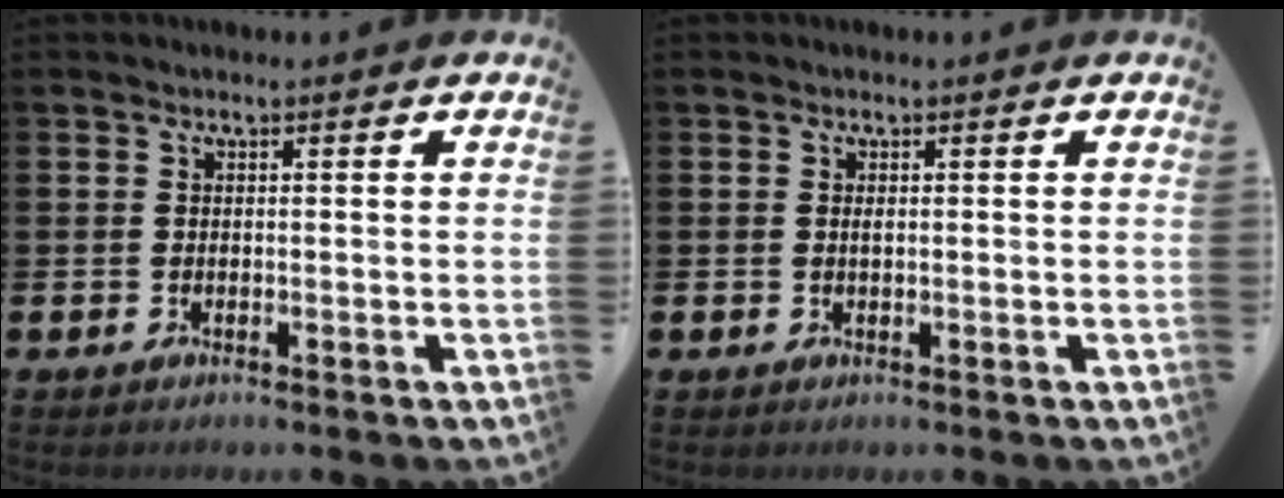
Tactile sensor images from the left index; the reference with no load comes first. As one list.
[{"total": 0.6, "force": [0.2, 0.2, 0.6], "torque": [-0.004, -0.003, 0.003]}]